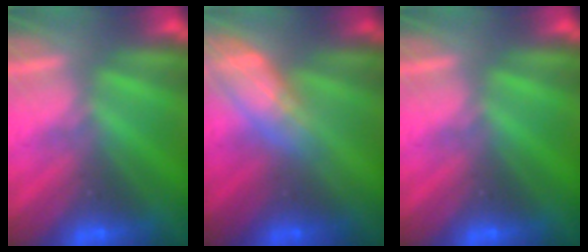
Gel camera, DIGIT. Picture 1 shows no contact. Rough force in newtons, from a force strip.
{"total": 2.6}
{"total": 0.0}